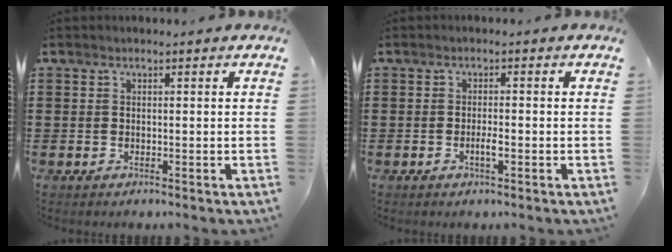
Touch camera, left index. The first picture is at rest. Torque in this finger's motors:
{"motor_torque": [0.10, 0.02, 0.02, 0.02]}